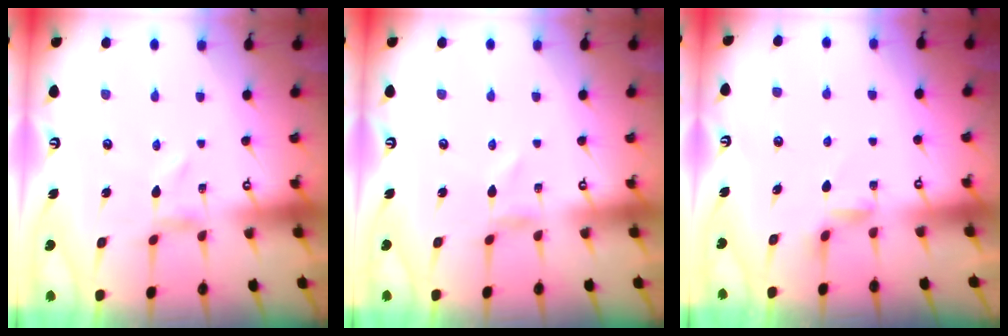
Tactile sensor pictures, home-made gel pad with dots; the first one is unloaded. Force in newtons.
{"total": 0.0}
{"total": 2.4, "press": 2.4, "slide": 0.4}